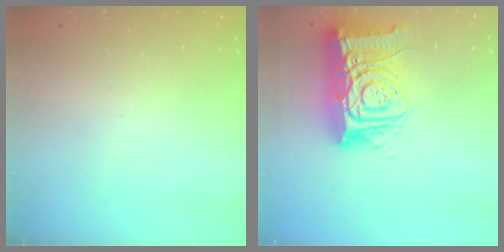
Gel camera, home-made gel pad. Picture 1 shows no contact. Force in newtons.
{"total": 17.8, "press": 17.7, "slide": 1.9}